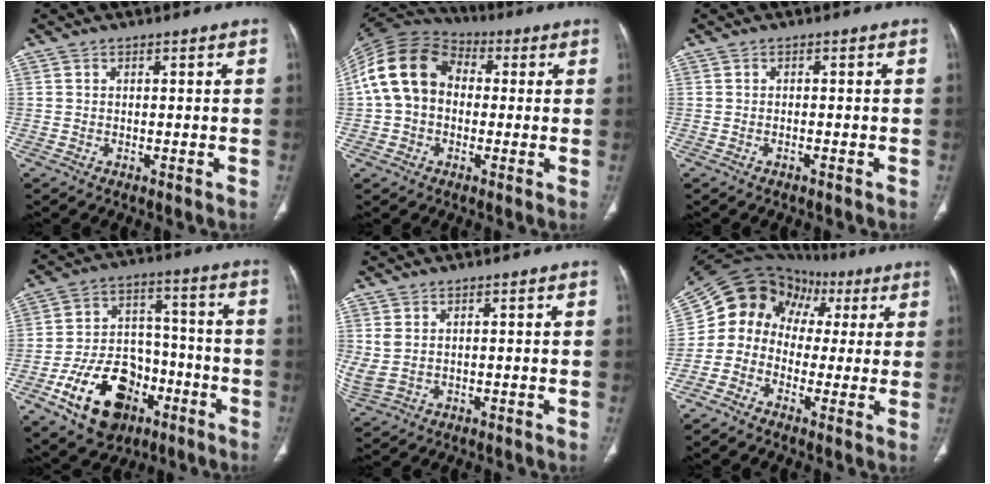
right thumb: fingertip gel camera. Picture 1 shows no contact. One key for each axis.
{"total": 14.8, "fx": 0.9, "fy": 11.5, "fz": 9.4, "tx": -0.173, "ty": 0.036, "tz": 0.004}
{"total": 0.8, "fx": -0.6, "fy": 0.2, "fz": 0.6, "tx": -0.018, "ty": 0.009, "tz": -0.003}
{"total": 18.5, "fx": -8.5, "fy": 12.7, "fz": 10.4, "tx": -0.146, "ty": 0.063, "tz": -0.132}
{"total": 3.8, "fx": 0.8, "fy": 2.3, "fz": 2.9, "tx": -0.086, "ty": 0.002, "tz": 0.027}
{"total": 14.5, "fx": 2.3, "fy": 12.9, "fz": 6.1, "tx": -0.074, "ty": 0.072, "tz": 0.039}